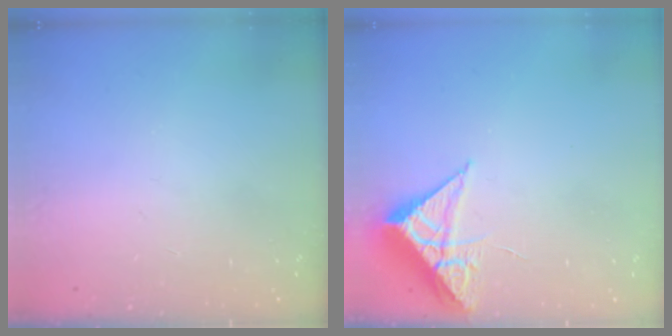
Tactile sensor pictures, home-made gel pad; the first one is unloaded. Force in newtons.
{"total": 7.0, "press": 7.0, "slide": 0.3}